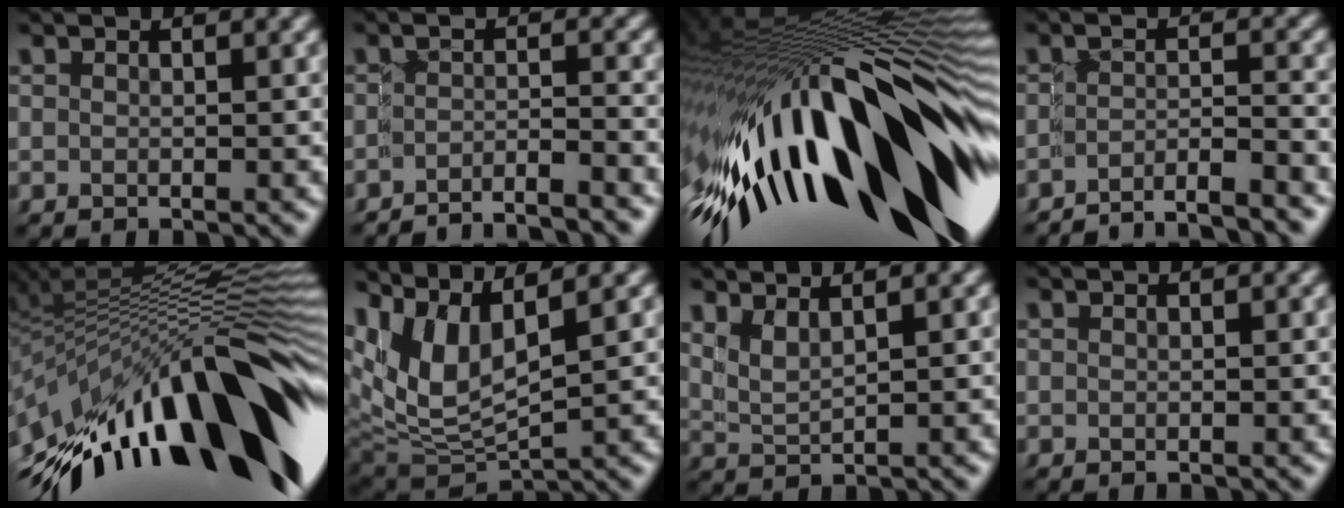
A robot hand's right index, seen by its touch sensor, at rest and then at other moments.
{"total": 5.4, "force": [-5.3, 0.6, 0.8], "torque": [0.002, -0.007, -0.091]}
{"total": 23.7, "force": [-7.0, 12.2, 19.2], "torque": [-0.315, 0.021, -0.094]}
{"total": 6.0, "force": [-5.8, 0.6, 1.2], "torque": [-0.005, -0.010, -0.097]}
{"total": 16.3, "force": [-8.9, 7.1, 11.6], "torque": [-0.174, 0.010, -0.124]}
{"total": 10.0, "force": [2.1, 7.8, 5.9], "torque": [-0.136, -0.010, 0.033]}
{"total": 2.3, "force": [1.6, 1.1, 1.2], "torque": [-0.039, -0.004, 0.033]}
{"total": 0.0}